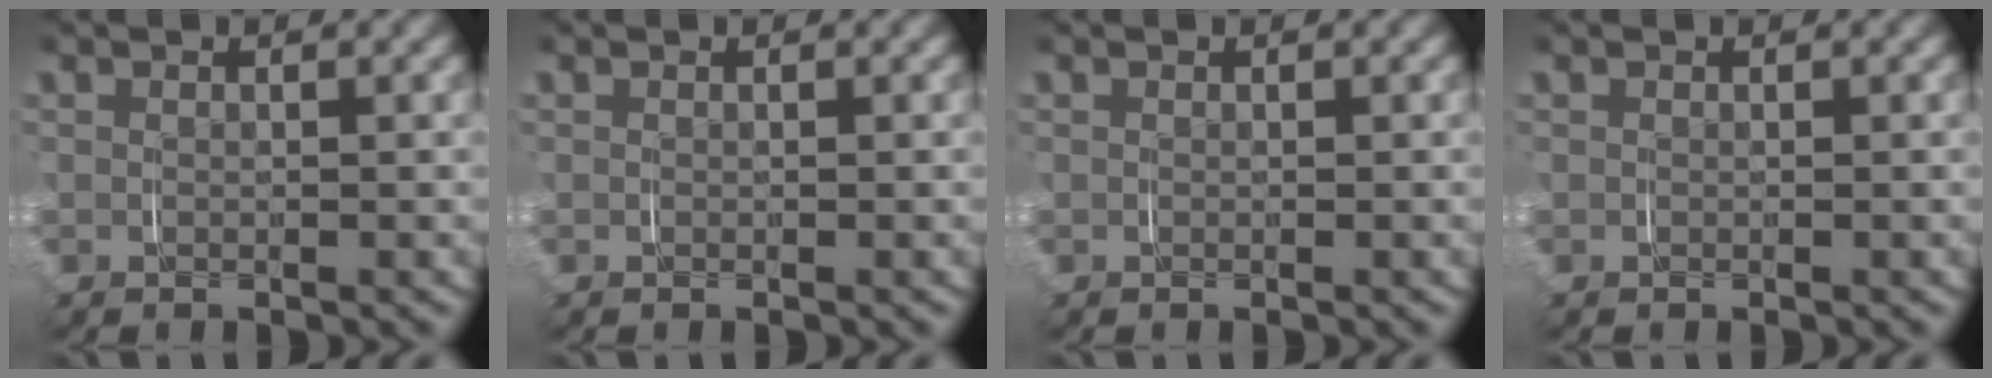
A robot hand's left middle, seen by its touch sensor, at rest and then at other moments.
{"total": 0.0}
{"total": 0.0}
{"total": 0.0}